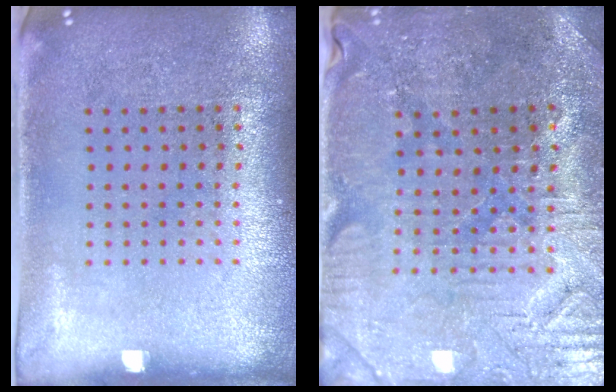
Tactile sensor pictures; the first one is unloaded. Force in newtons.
{"total": 1.7, "press": 1.6, "slide": 0.5}